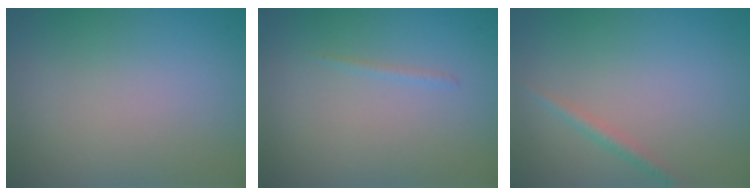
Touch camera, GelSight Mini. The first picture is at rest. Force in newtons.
{"total": 0.5, "press": 0.5, "slide": 0.1}
{"total": 1.1, "press": 1.1, "slide": 0.1}